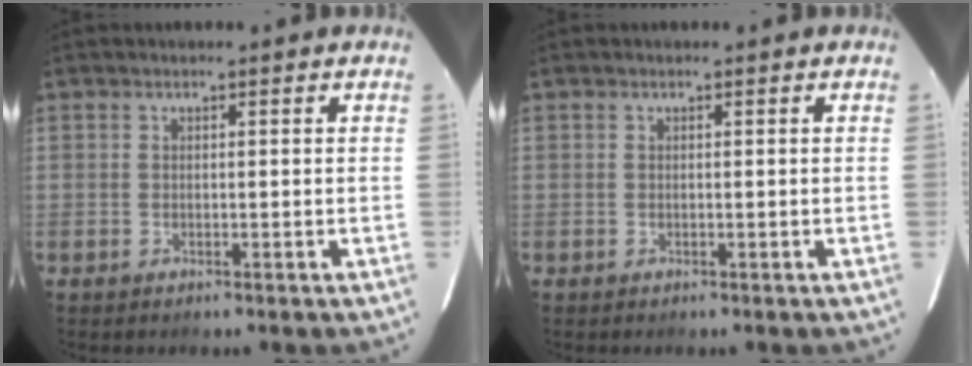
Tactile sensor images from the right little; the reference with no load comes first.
{"total": 0.0}